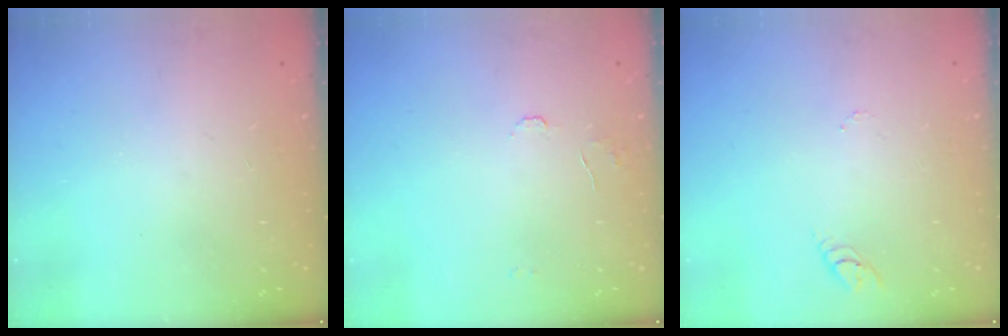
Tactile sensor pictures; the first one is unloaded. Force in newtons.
{"total": 5.2, "press": 5.2, "slide": 0.4}
{"total": 2.7, "press": 2.7, "slide": 0.2}